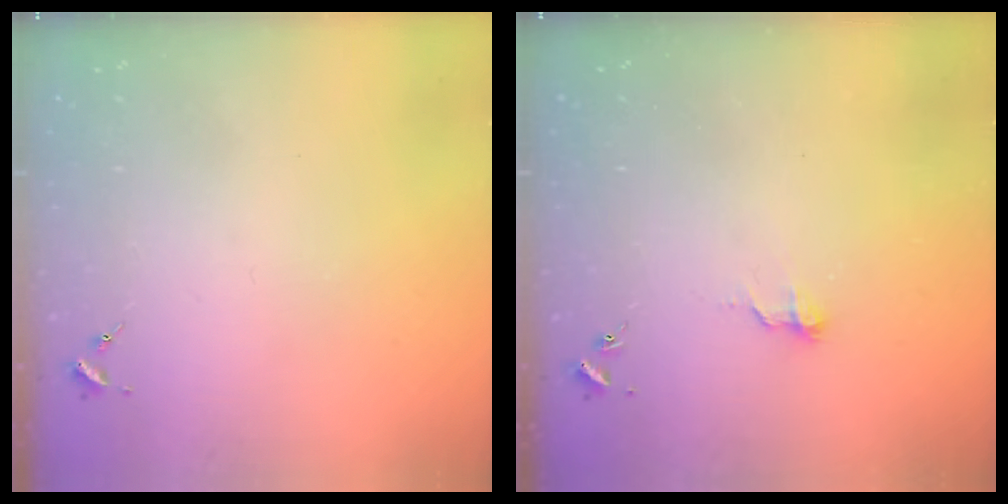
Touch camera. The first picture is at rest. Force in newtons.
{"total": 6.4, "press": 6.4, "slide": 0.6}